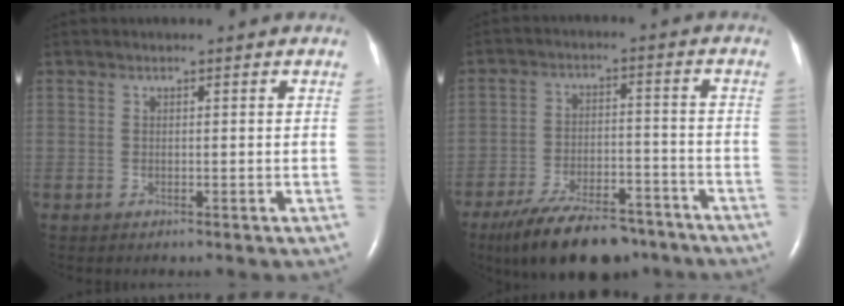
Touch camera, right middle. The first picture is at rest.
{"total": 15.2, "force": [-12.0, 5.1, 7.8], "torque": [-0.129, -0.001, -0.190]}